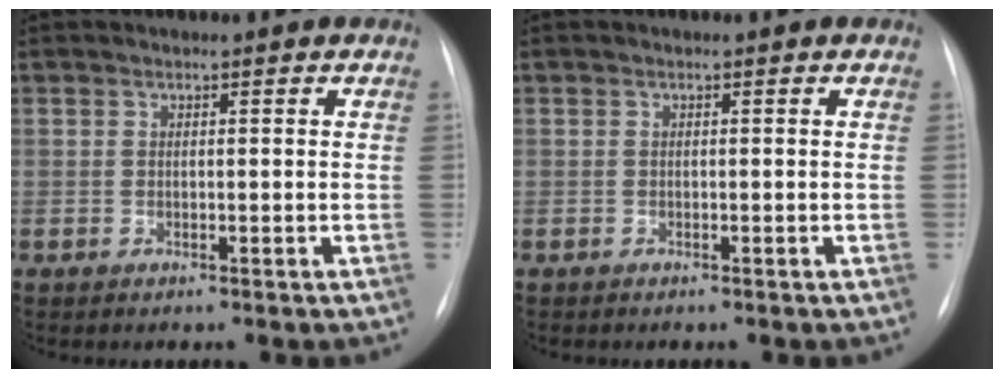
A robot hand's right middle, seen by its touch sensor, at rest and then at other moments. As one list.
[{"total": 0.0}]